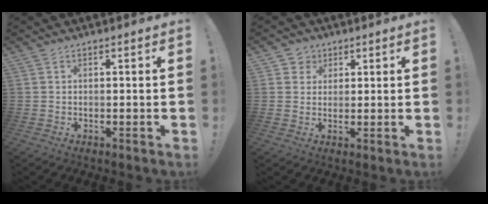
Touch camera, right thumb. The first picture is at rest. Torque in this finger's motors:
{"motor_torque": [0.08, 0.02, 0.20, 0.02, -0.04]}